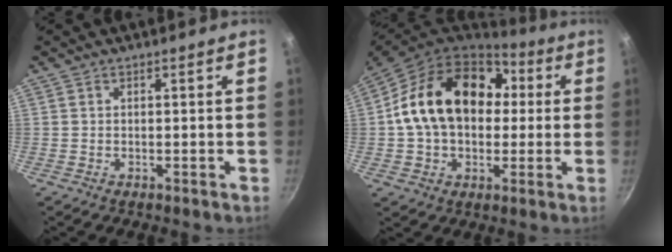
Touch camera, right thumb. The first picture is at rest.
{"total": 21.6, "force": [2.9, 15.6, 14.7], "torque": [-0.229, 0.038, 0.043]}